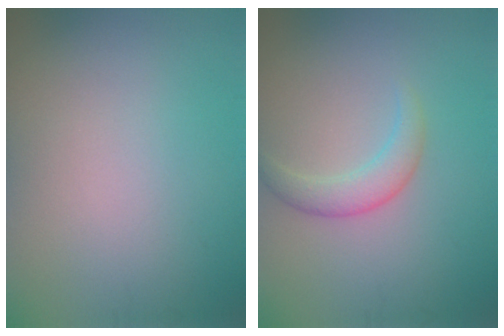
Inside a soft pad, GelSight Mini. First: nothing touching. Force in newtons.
{"total": 2.3, "press": 2.3, "slide": 0.2}